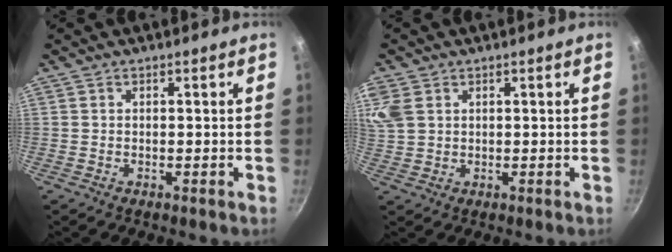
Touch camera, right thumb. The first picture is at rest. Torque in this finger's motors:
{"motor_torque": [0.24, 0.75, 1.88, 0.89, 0.26]}